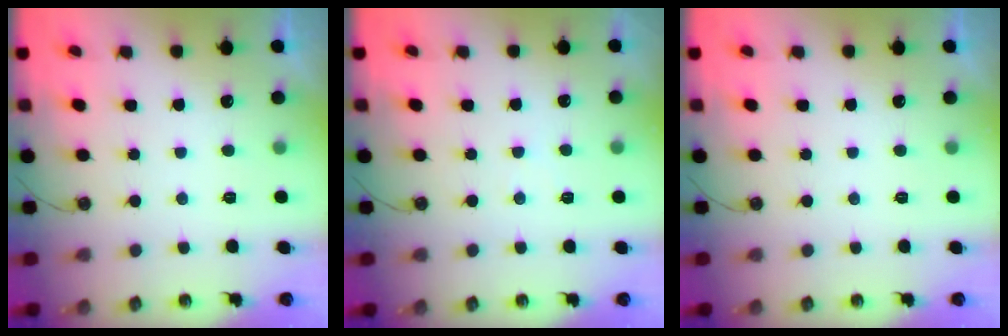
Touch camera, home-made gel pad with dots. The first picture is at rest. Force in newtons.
{"total": 2.7, "press": 2.6, "slide": 0.5}
{"total": 0.0}